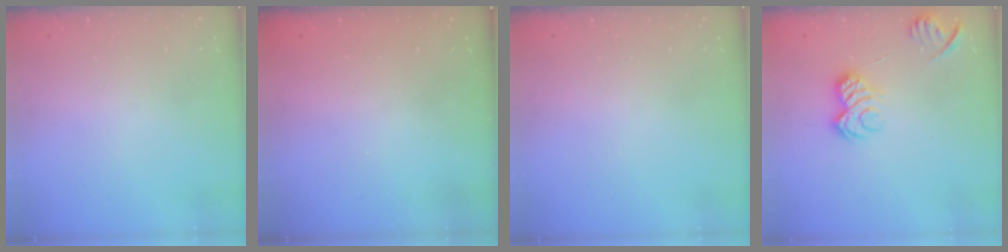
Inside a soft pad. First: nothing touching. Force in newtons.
{"total": 2.3, "press": 2.2, "slide": 0.7}
{"total": 0.0}
{"total": 9.6, "press": 9.6, "slide": 0.3}